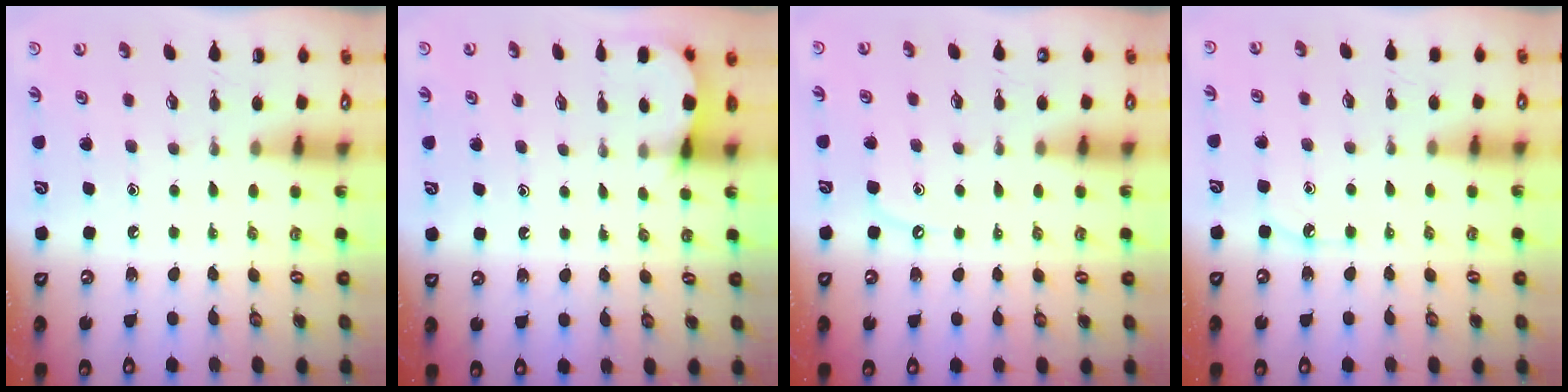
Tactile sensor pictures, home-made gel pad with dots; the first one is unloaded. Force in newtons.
{"total": 2.1, "press": 2.1, "slide": 0.1}
{"total": 3.2, "press": 3.1, "slide": 0.5}
{"total": 4.5, "press": 4.5, "slide": 0.4}